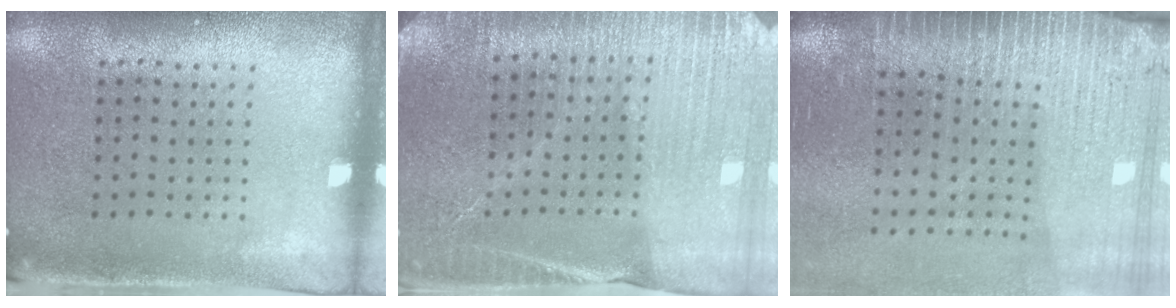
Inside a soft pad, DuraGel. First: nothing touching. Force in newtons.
{"total": 3.9, "press": 3.7, "slide": 1.2}
{"total": 3.7, "press": 3.2, "slide": 1.9}